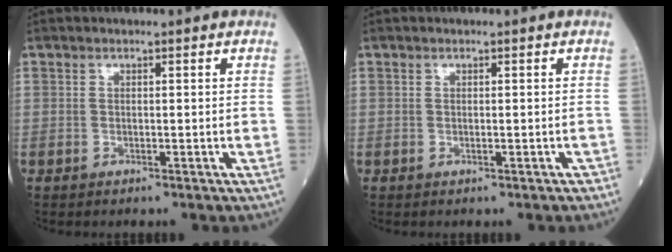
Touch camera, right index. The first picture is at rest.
{"total": 0.5, "force": [-0.3, 0.2, 0.4], "torque": [-0.012, -0.001, -0.003]}